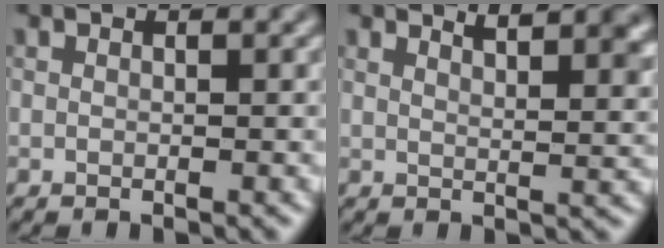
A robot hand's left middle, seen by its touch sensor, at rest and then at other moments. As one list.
[{"total": 5.3, "force": [4.0, 1.8, 3.0], "torque": [-0.015, 0.021, 0.043]}]